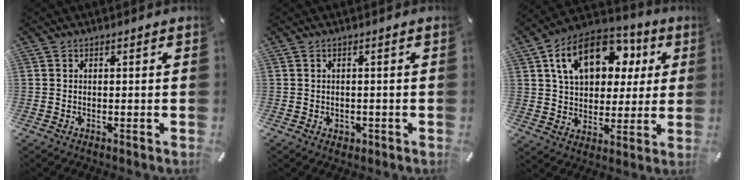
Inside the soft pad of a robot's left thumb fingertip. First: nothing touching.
{"total": 1.2, "force": [-0.3, 1.1, 0.3], "torque": [-0.007, 0.004, -0.009]}
{"total": 17.4, "force": [7.0, 12.0, 10.4], "torque": [-0.174, -0.005, 0.128]}